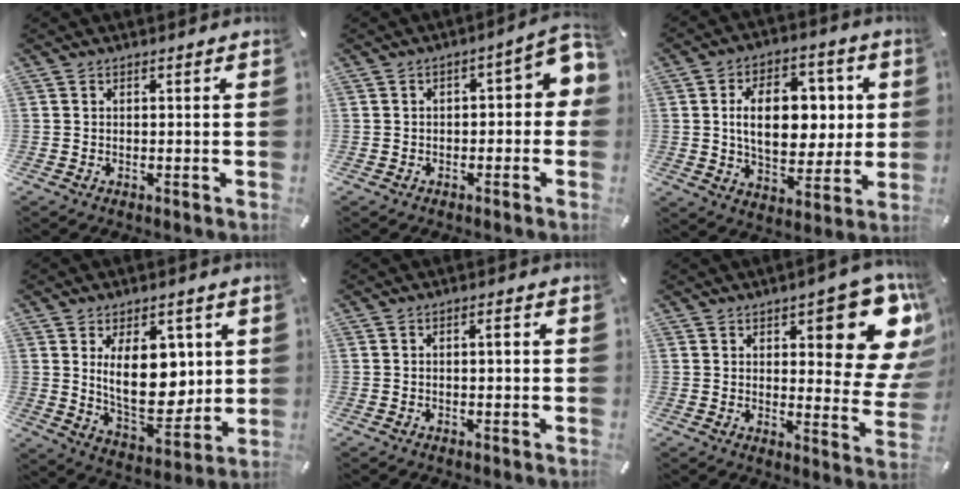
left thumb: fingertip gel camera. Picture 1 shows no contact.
{"total": 6.3, "force": [0.0, 3.4, 5.3], "torque": [-0.065, -0.002, -0.008]}
{"total": 16.7, "force": [2.5, 11.0, 12.3], "torque": [-0.196, 0.007, 0.043]}
{"total": 16.1, "force": [3.6, 9.7, 12.4], "torque": [-0.191, -0.021, 0.059]}
{"total": 1.9, "force": [0.0, 0.8, 1.8], "torque": [-0.025, 0.003, -0.004]}
{"total": 18.2, "force": [8.0, 7.0, 14.8], "torque": [-0.176, -0.060, 0.125]}